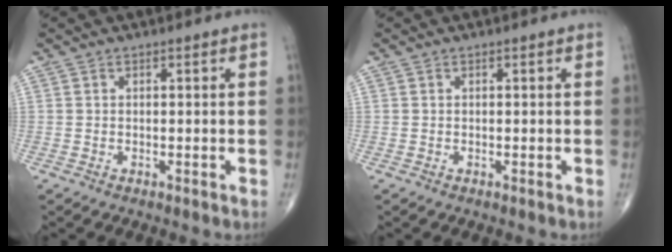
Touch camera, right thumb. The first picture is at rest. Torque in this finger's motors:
{"motor_torque": [-0.05, -0.06, 0.01, 0.00, 0.02]}